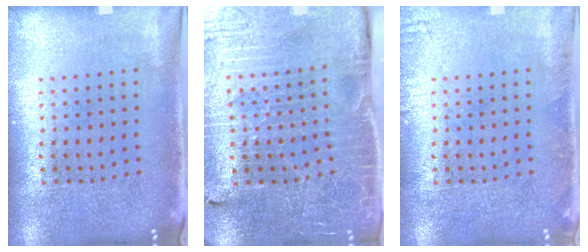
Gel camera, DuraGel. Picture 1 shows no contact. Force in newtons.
{"total": 3.6, "press": 3.6, "slide": 0.4}
{"total": 1.0, "press": 1.0, "slide": 0.2}